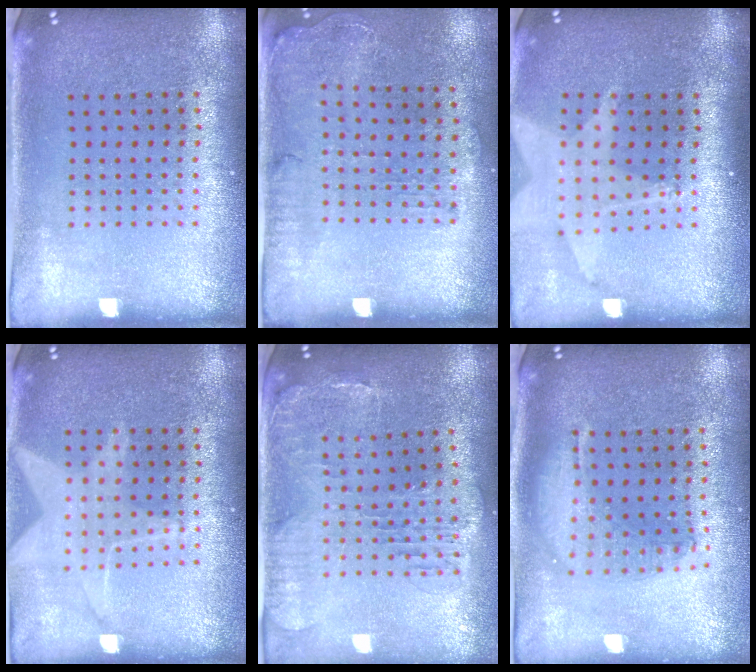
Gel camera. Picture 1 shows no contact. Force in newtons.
{"total": 1.4, "press": 1.2, "slide": 0.7}
{"total": 1.8, "press": 1.5, "slide": 1.1}
{"total": 1.5, "press": 1.3, "slide": 0.6}
{"total": 1.4, "press": 1.4, "slide": 0.5}
{"total": 1.6, "press": 1.4, "slide": 0.7}